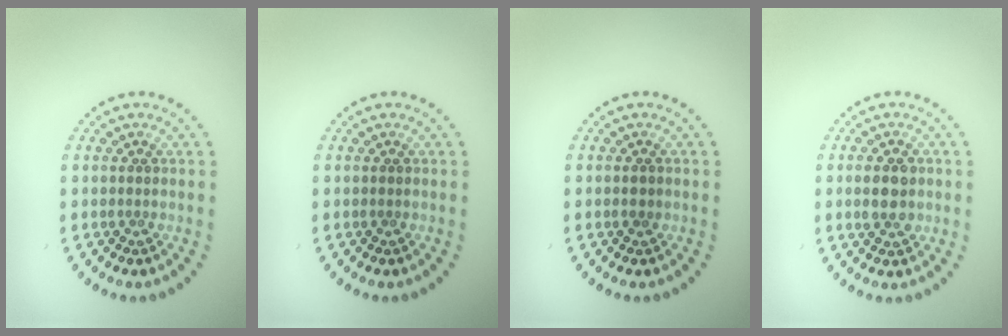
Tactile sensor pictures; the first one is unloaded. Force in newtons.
{"total": 0.0}
{"total": 0.9, "press": 0.9, "slide": 0.3}
{"total": 2.8, "press": 2.8, "slide": 0.2}